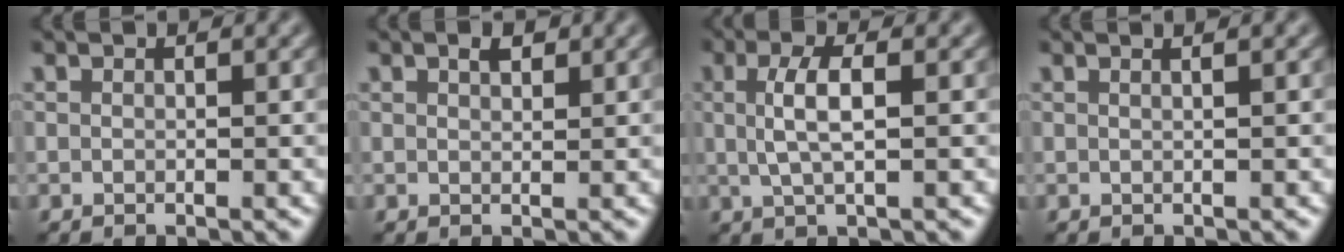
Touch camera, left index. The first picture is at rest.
{"total": 1.2, "force": [0.7, 0.6, 0.7], "torque": [-0.012, 0.002, 0.013]}
{"total": 3.1, "force": [0.3, 0.8, 3.0], "torque": [-0.061, 0.003, 0.007]}
{"total": 1.9, "force": [1.0, 0.9, 1.3], "torque": [-0.003, -0.002, -0.010]}